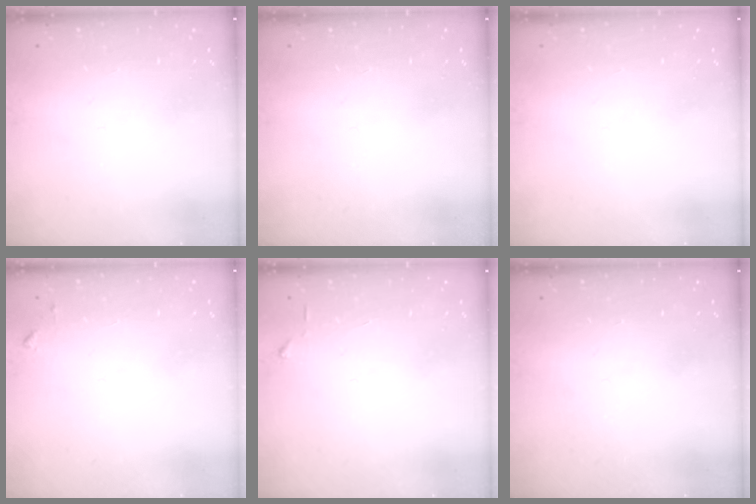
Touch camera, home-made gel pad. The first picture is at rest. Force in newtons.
{"total": 0.0}
{"total": 0.0}
{"total": 5.1, "press": 5.1, "slide": 0.4}
{"total": 3.0, "press": 2.9, "slide": 0.4}
{"total": 0.0}